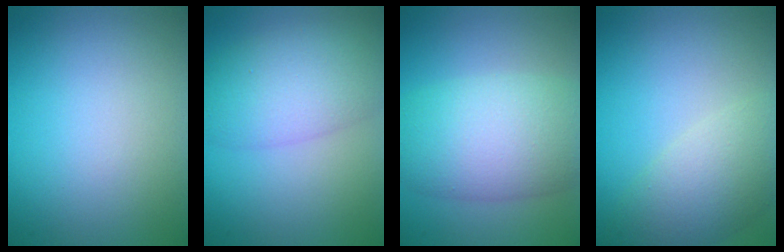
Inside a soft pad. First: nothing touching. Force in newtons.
{"total": 6.3, "press": 6.3, "slide": 0.2}
{"total": 8.6, "press": 8.6, "slide": 0.3}
{"total": 5.4, "press": 5.4, "slide": 0.4}